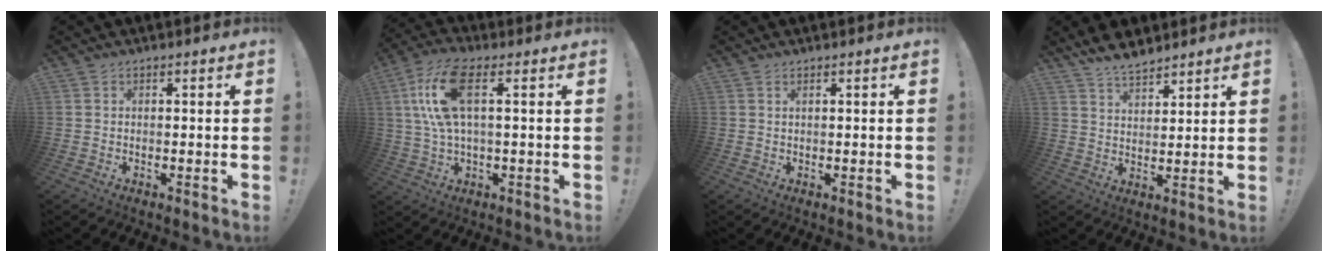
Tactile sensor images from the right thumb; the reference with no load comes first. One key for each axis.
{"total": 13.4, "fx": 3.5, "fy": 5.4, "fz": 11.8, "tx": -0.234, "ty": 0.002, "tz": 0.062}
{"total": 0.8, "fx": 0.5, "fy": 0.2, "fz": 0.6, "tx": -0.018, "ty": 0.004, "tz": 0.010}
{"total": 7.6, "fx": 6.6, "fy": 2.8, "fz": 2.5, "tx": -0.052, "ty": -0.037, "tz": 0.126}